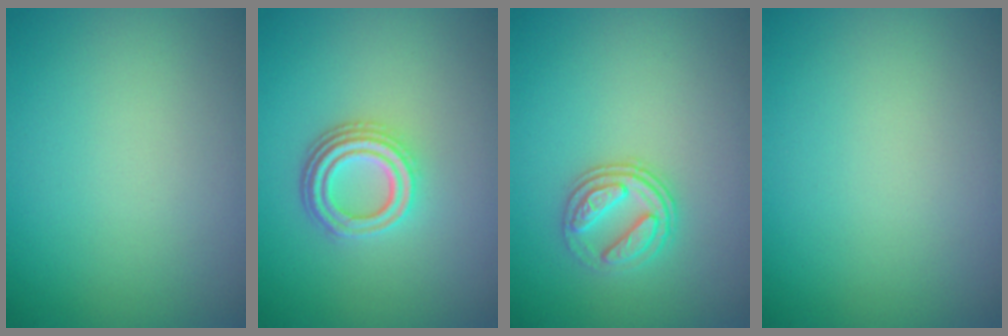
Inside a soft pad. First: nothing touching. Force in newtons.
{"total": 4.1, "press": 3.1, "slide": 2.6}
{"total": 2.8, "press": 2.6, "slide": 1.2}
{"total": 0.0}